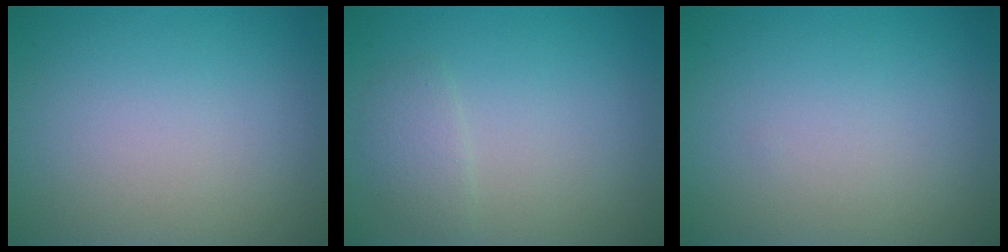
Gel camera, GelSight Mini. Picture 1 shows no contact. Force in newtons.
{"total": 1.5, "press": 1.5, "slide": 0.0}
{"total": 0.0}